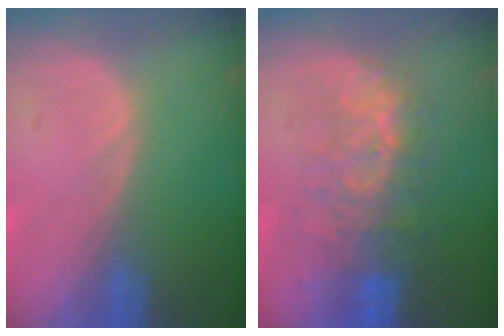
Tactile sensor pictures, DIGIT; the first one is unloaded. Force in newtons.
{"total": 9.8, "press": 8.4, "slide": 5.0}